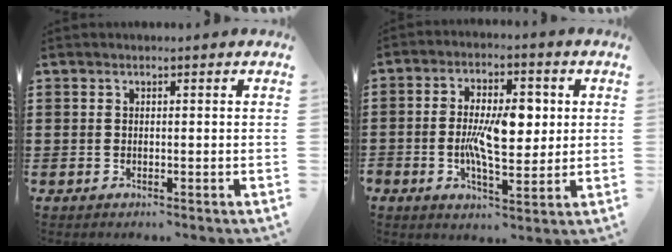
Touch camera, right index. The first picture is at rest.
{"total": 8.7, "force": [0.1, 3.9, 7.8], "torque": [-0.148, 0.007, -0.004]}